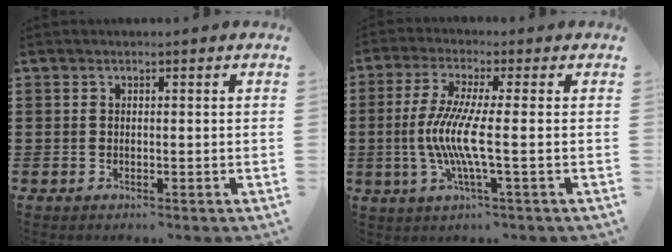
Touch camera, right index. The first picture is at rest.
{"total": 7.7, "force": [-1.2, 0.0, 7.6], "torque": [-0.172, -0.022, -0.035]}